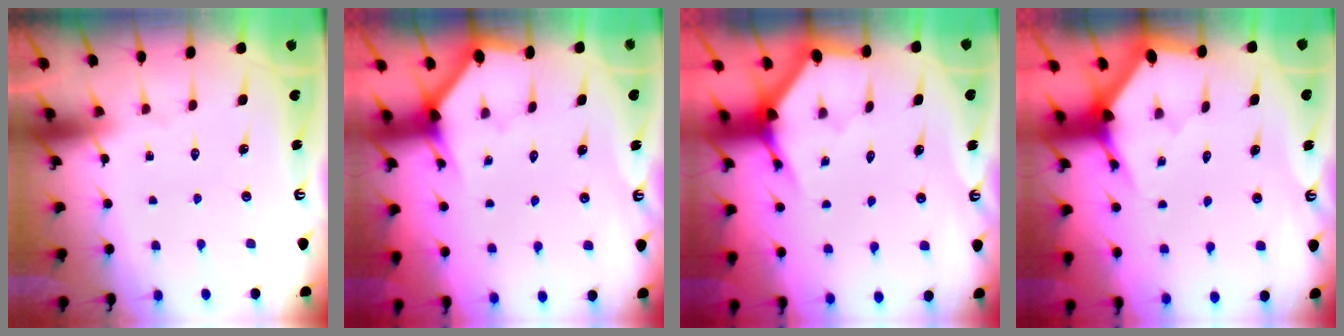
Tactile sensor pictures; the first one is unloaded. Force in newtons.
{"total": 3.6, "press": 3.5, "slide": 0.2}
{"total": 3.4, "press": 3.4, "slide": 0.2}
{"total": 3.3, "press": 3.3, "slide": 0.2}